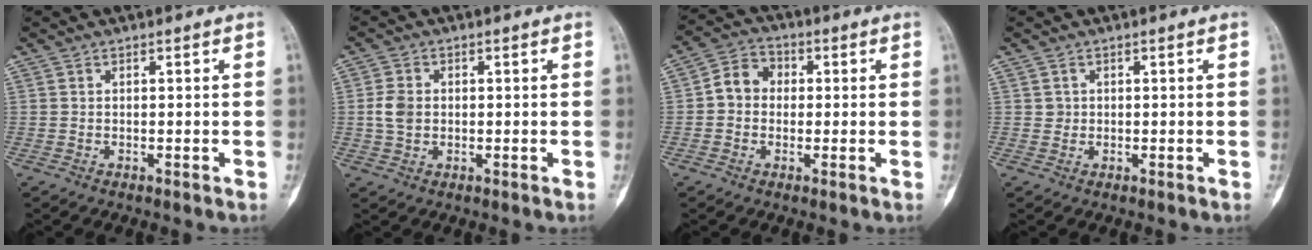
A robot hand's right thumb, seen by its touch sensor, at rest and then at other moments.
{"total": 4.0, "force": [0.0, 3.0, 2.6], "torque": [-0.051, 0.005, 0.000]}
{"total": 6.2, "force": [0.0, 5.3, 3.1], "torque": [-0.033, 0.020, -0.013]}
{"total": 1.1, "force": [0.2, 1.0, 0.1], "torque": [0.008, 0.002, 0.003]}